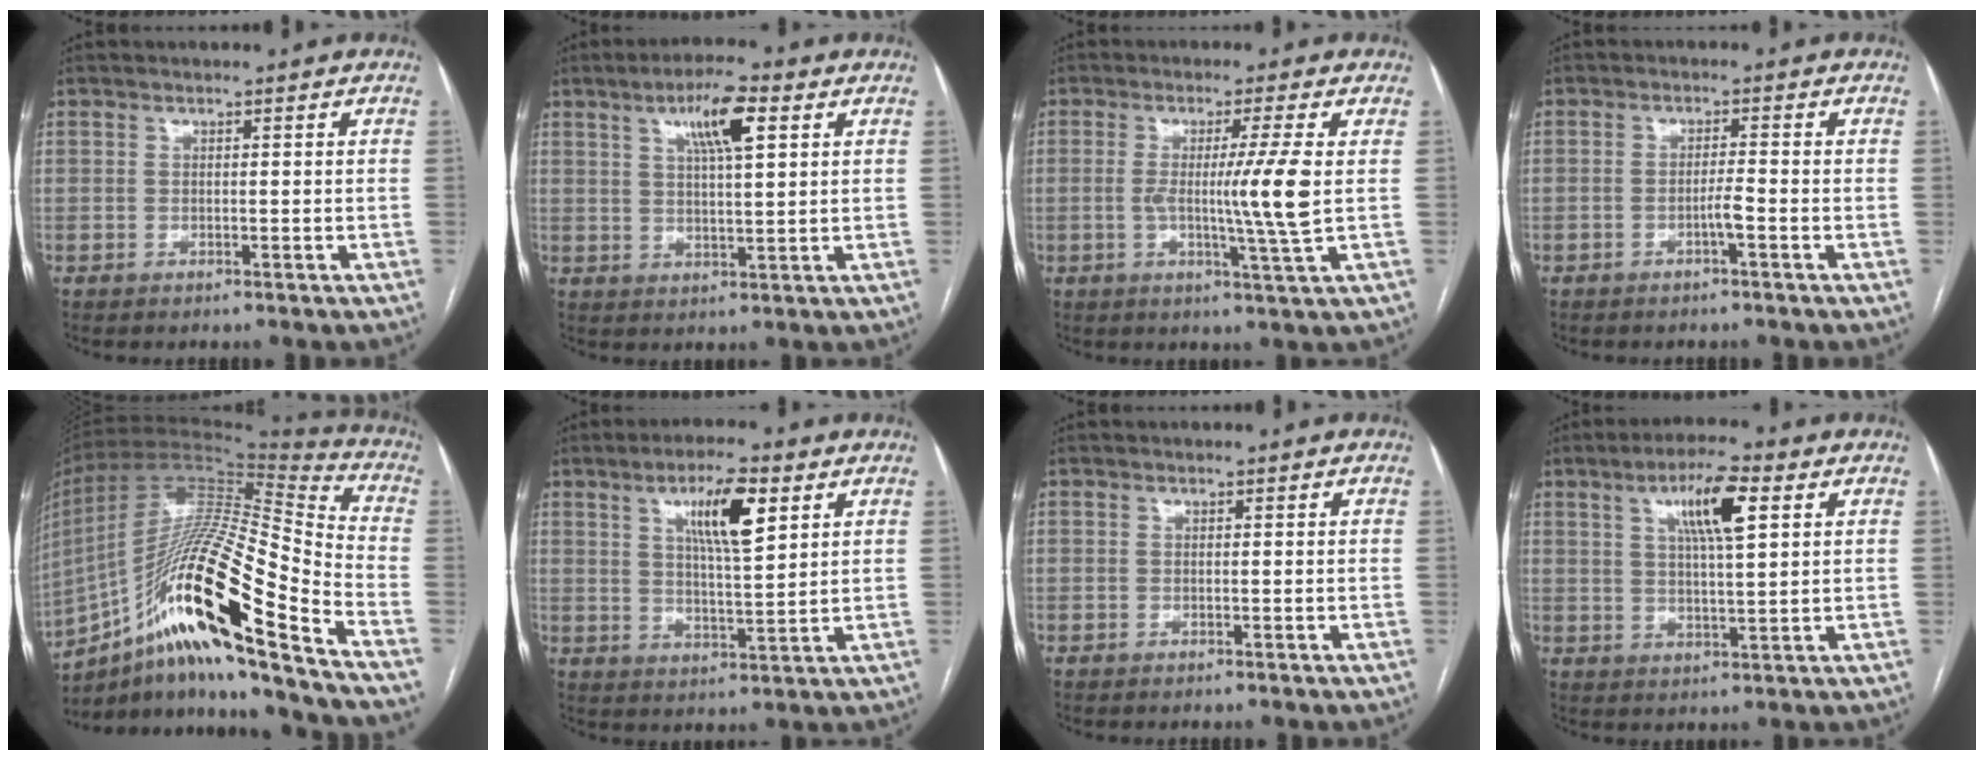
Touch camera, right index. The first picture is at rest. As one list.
[{"total": 7.9, "force": [3.6, 1.3, 6.9], "torque": [-0.123, 0.010, 0.059]}, {"total": 7.9, "force": [0.1, -1.8, 7.7], "torque": [-0.134, -0.017, 0.004]}, {"total": 2.0, "force": [-1.0, -0.2, 1.7], "torque": [-0.029, 0.000, -0.020]}, {"total": 26.4, "force": [-15.1, 1.8, 21.7], "torque": [-0.389, -0.014, -0.266]}, {"total": 9.1, "force": [4.1, 1.5, 8.0], "torque": [-0.139, 0.003, 0.069]}, {"total": 0.0}, {"total": 8.6, "force": [3.5, 1.2, 7.7], "torque": [-0.137, 0.010, 0.059]}]